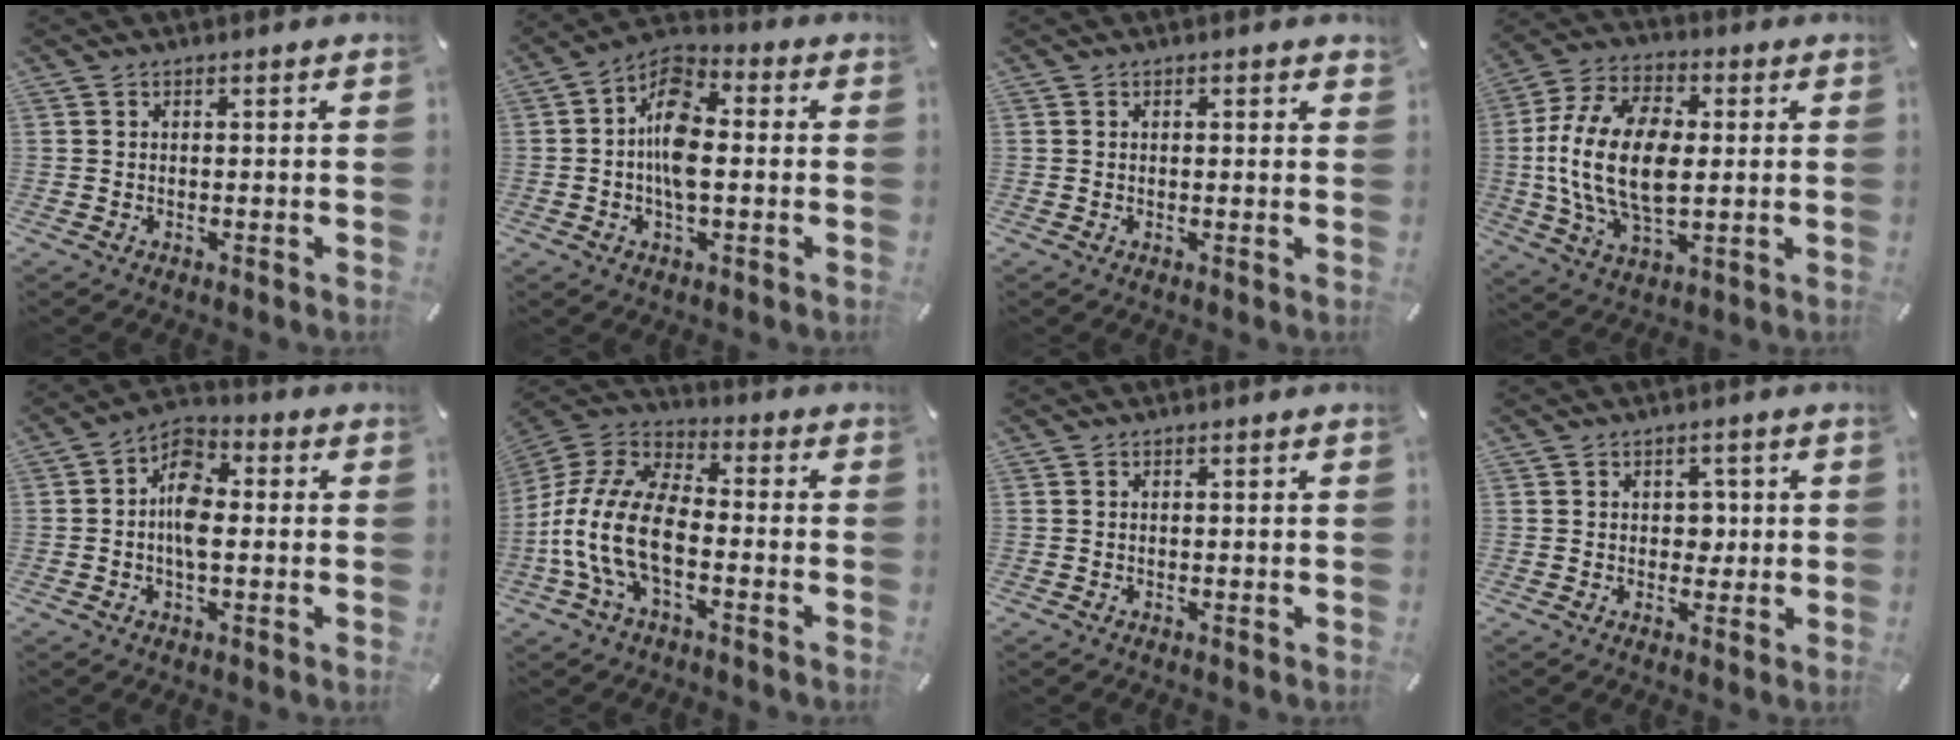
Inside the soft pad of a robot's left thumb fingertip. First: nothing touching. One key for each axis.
{"total": 10.0, "fx": -0.7, "fy": 5.3, "fz": 8.5, "tx": -0.166, "ty": 0.003, "tz": -0.014}
{"total": 0.7, "fx": 0.3, "fy": 0.3, "fz": 0.5, "tx": -0.003, "ty": -0.001, "tz": 0.003}
{"total": 17.6, "fx": 0.3, "fy": 10.4, "fz": 14.2, "tx": -0.313, "ty": 0.003, "tz": 0.005}
{"total": 8.0, "fx": -0.8, "fy": 4.6, "fz": 6.5, "tx": -0.111, "ty": 0.007, "tz": -0.017}
{"total": 15.7, "fx": -5.8, "fy": 8.4, "fz": 11.9, "tx": -0.263, "ty": 0.014, "tz": -0.108}
{"total": 0.0}
{"total": 3.6, "fx": 0.2, "fy": 2.9, "fz": 2.1, "tx": -0.019, "ty": -0.004, "tz": -0.005}